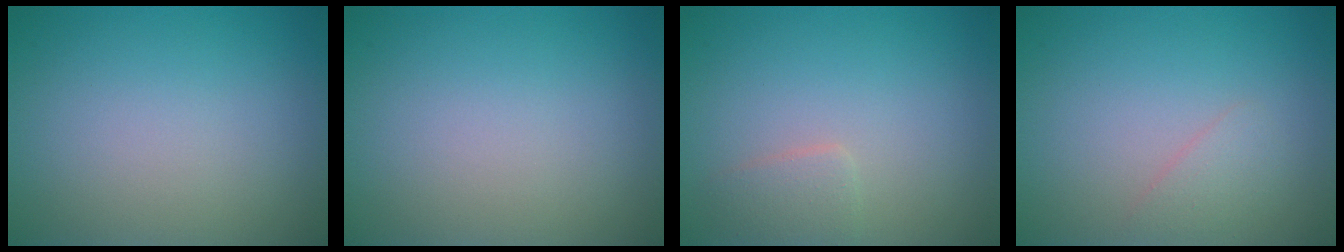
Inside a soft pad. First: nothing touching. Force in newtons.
{"total": 0.0}
{"total": 1.5, "press": 1.5, "slide": 0.1}
{"total": 1.2, "press": 1.2, "slide": 0.0}